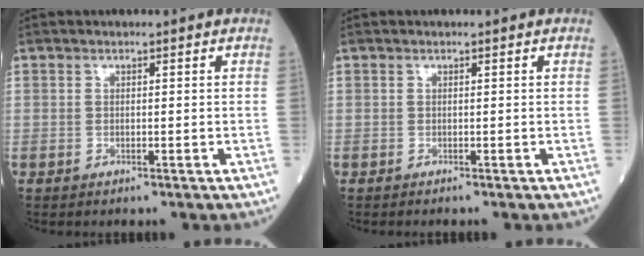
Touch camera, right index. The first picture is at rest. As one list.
[{"total": 0.5, "force": [-0.5, -0.1, 0.3], "torque": [0.000, 0.001, -0.005]}]